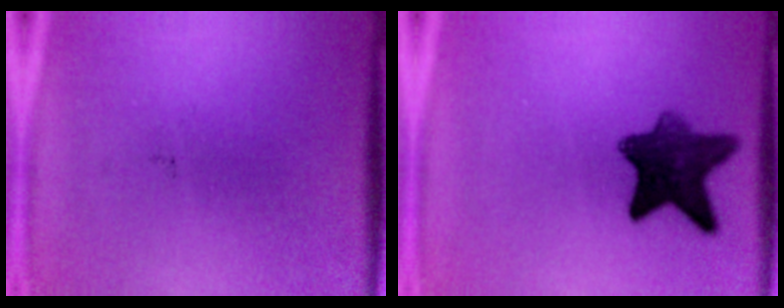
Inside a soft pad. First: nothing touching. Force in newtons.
{"total": 9.3}